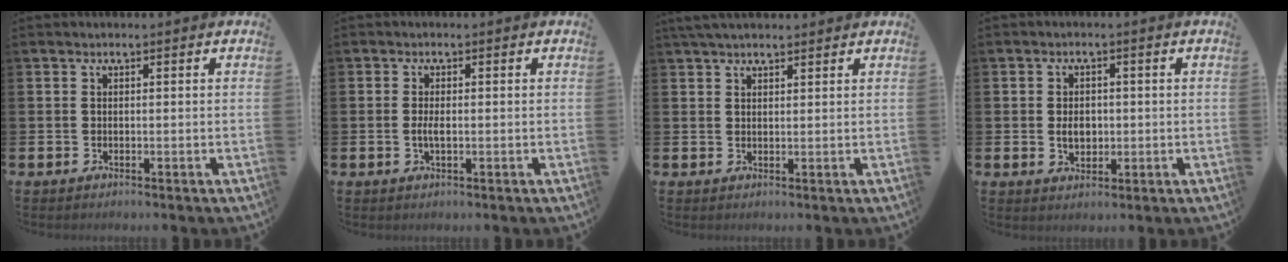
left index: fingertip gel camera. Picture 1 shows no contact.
{"total": 1.7, "force": [-0.2, 0.6, 1.6], "torque": [-0.021, -0.002, -0.007]}
{"total": 2.9, "force": [2.5, 0.8, 1.1], "torque": [-0.020, -0.005, 0.045]}
{"total": 3.1, "force": [0.0, 2.3, 2.1], "torque": [-0.020, 0.000, -0.009]}